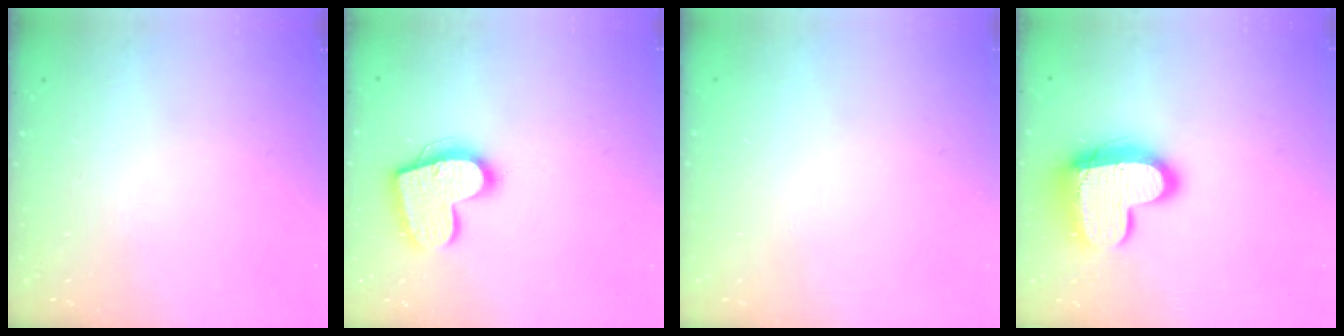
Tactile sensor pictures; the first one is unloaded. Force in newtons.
{"total": 16.4, "press": 16.4, "slide": 1.2}
{"total": 0.6, "press": 0.5, "slide": 0.2}
{"total": 16.2, "press": 16.2, "slide": 1.4}